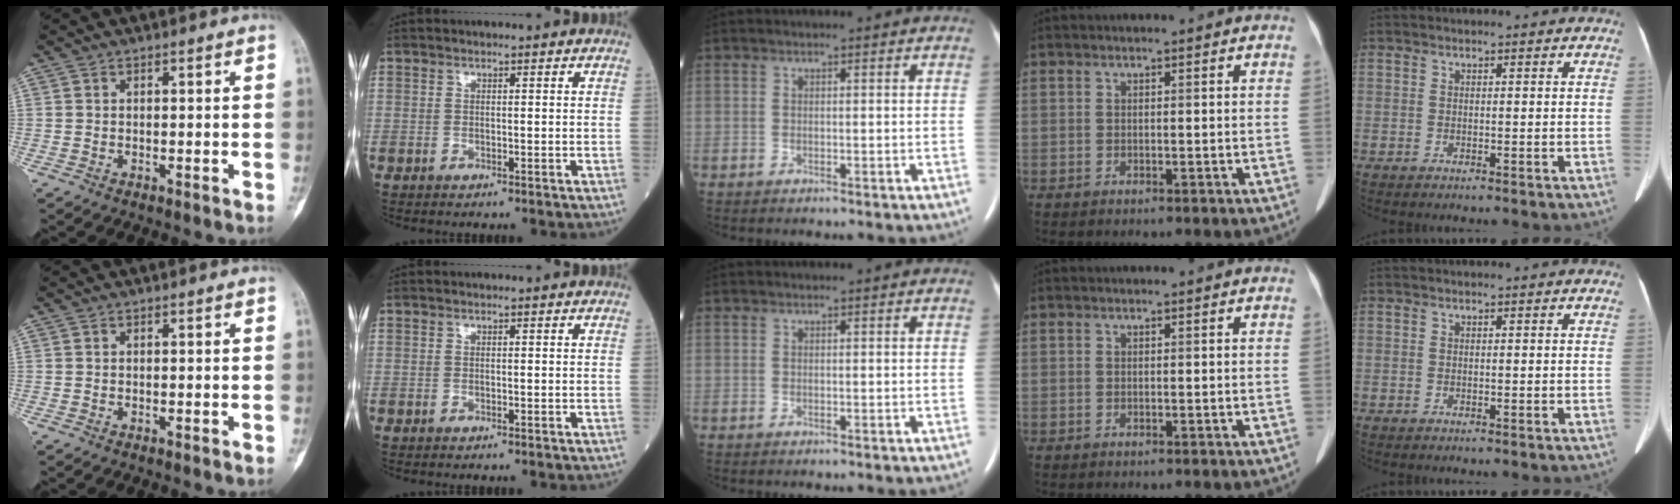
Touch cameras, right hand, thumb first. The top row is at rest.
{}